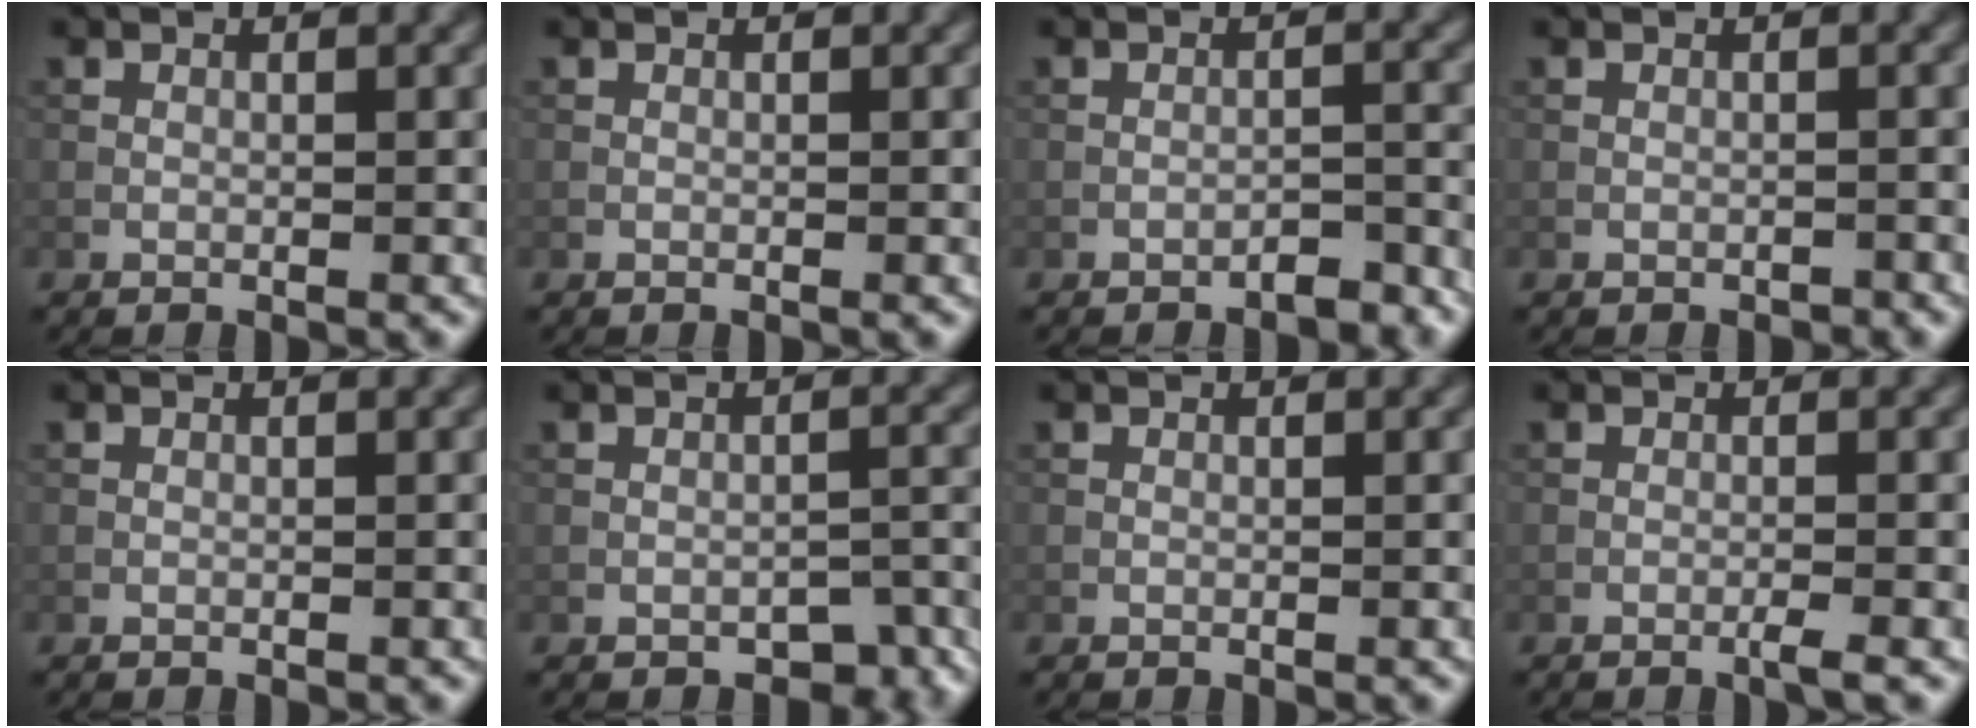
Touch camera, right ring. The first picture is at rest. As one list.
[{"total": 0.0}, {"total": 1.9, "force": [-1.6, 0.5, 0.9], "torque": [-0.008, 0.010, -0.025]}, {"total": 0.6, "force": [-0.6, 0.2, 0.1], "torque": [-0.002, -0.001, -0.008]}, {"total": 0.0}, {"total": 3.0, "force": [-2.2, 1.5, 1.5], "torque": [-0.011, -0.004, -0.024]}, {"total": 0.0}, {"total": 1.0, "force": [-0.6, -0.1, 0.8], "torque": [-0.012, 0.003, -0.017]}]